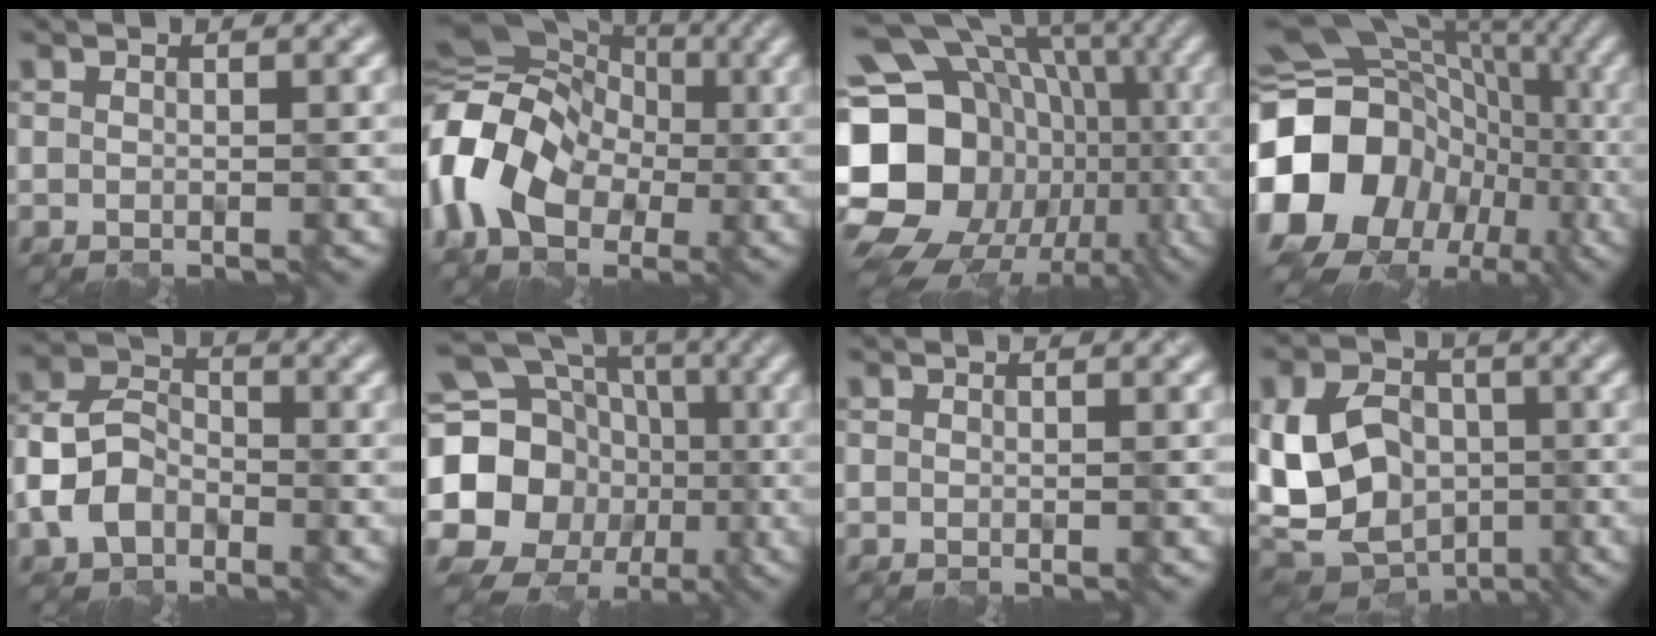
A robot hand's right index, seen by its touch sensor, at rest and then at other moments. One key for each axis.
{"total": 10.3, "fx": -2.5, "fy": 7.8, "fz": 6.3, "tx": -0.124, "ty": 0.009, "tz": -0.059}
{"total": 21.6, "fx": -2.6, "fy": 18.2, "fz": 11.4, "tx": -0.203, "ty": 0.018, "tz": -0.071}
{"total": 19.6, "fx": -4.8, "fy": 16.5, "fz": 9.3, "tx": -0.189, "ty": -0.009, "tz": -0.108}
{"total": 5.5, "fx": -2.7, "fy": 3.9, "fz": 2.8, "tx": -0.066, "ty": 0.009, "tz": -0.063}
{"total": 21.2, "fx": -1.0, "fy": 19.1, "fz": 9.3, "tx": -0.183, "ty": 0.006, "tz": -0.062}
{"total": 0.0}
{"total": 14.3, "fx": -3.5, "fy": 11.2, "fz": 8.2, "tx": -0.170, "ty": -0.004, "tz": -0.073}